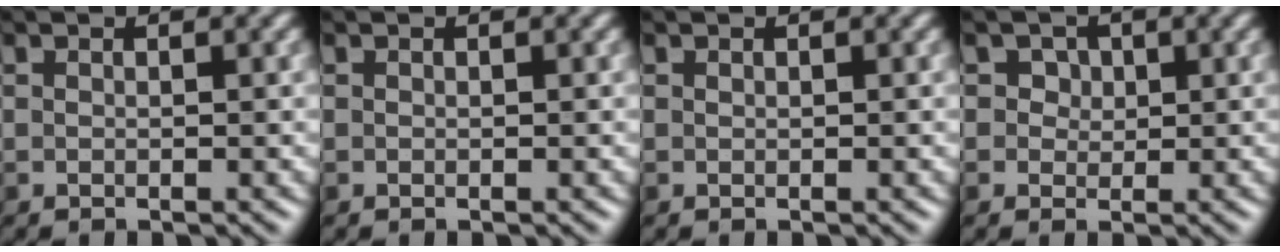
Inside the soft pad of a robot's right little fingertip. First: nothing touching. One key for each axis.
{"total": 0.0}
{"total": 0.0}
{"total": 2.0, "fx": 0.9, "fy": 1.6, "fz": 0.9, "tx": -0.010, "ty": 0.003, "tz": 0.011}